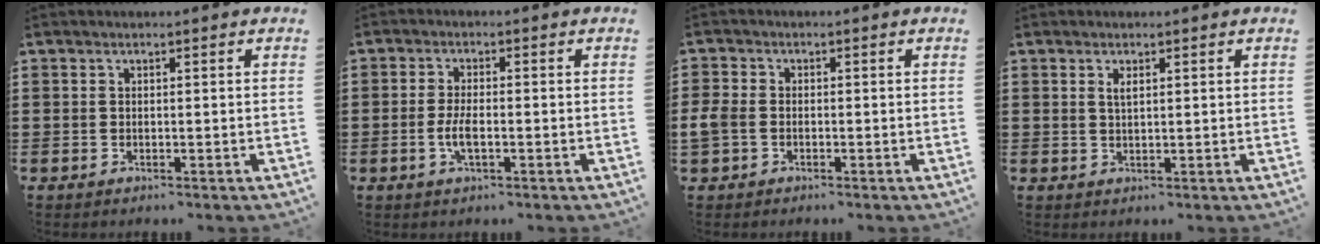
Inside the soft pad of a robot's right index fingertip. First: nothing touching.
{"total": 3.4, "force": [-0.9, 1.1, 3.2], "torque": [-0.070, -0.002, -0.020]}
{"total": 2.4, "force": [-1.0, 1.7, 1.4], "torque": [-0.044, -0.004, -0.023]}
{"total": 1.4, "force": [0.6, 0.5, 1.1], "torque": [-0.023, 0.004, 0.010]}